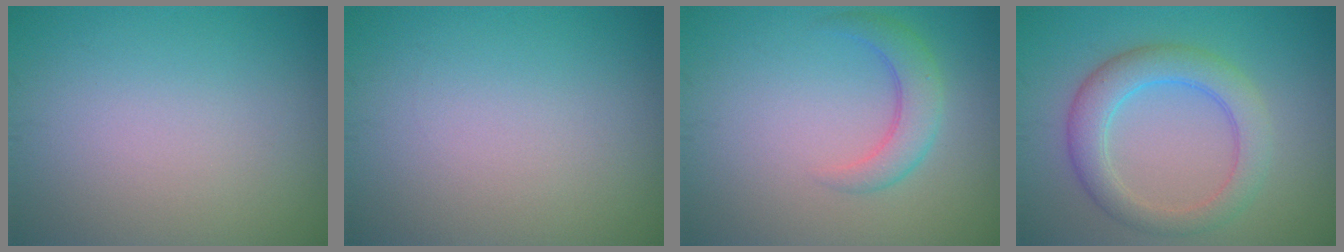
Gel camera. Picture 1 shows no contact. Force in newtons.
{"total": 0.0}
{"total": 2.8, "press": 2.8, "slide": 0.1}
{"total": 4.6, "press": 4.6, "slide": 0.1}